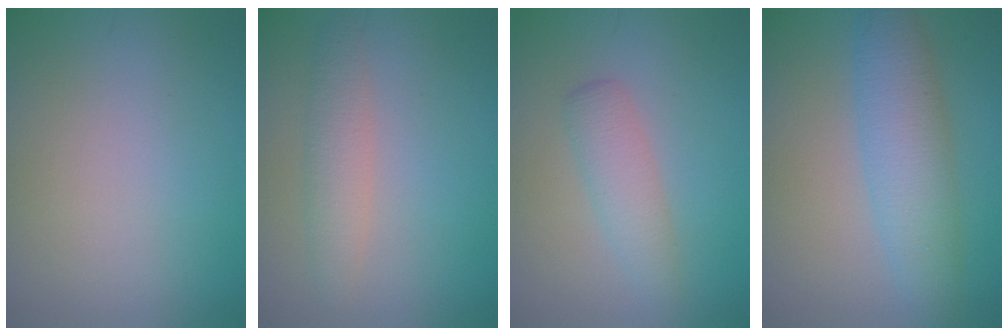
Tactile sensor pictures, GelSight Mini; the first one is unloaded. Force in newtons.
{"total": 2.5, "press": 2.5, "slide": 0.1}
{"total": 2.6, "press": 2.6, "slide": 0.0}
{"total": 5.4, "press": 5.4, "slide": 0.1}